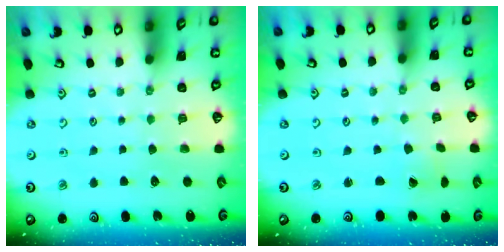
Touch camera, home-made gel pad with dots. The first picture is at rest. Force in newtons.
{"total": 1.0, "press": 0.9, "slide": 0.4}